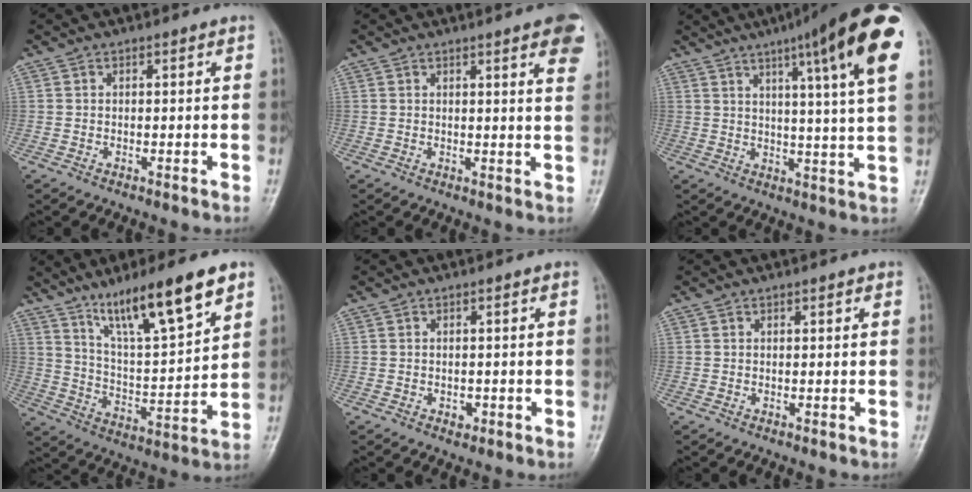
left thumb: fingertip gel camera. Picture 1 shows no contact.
{"total": 9.2, "force": [5.3, 1.6, 7.3], "torque": [-0.071, -0.011, 0.052]}
{"total": 20.5, "force": [9.8, 2.3, 17.8], "torque": [-0.244, -0.022, 0.126]}
{"total": 17.2, "force": [11.0, 3.2, 12.8], "torque": [-0.199, -0.050, 0.198]}
{"total": 1.3, "force": [-0.4, 1.0, 0.7], "torque": [-0.005, 0.001, -0.004]}
{"total": 0.7, "force": [0.4, 0.3, 0.5], "torque": [-0.008, -0.001, 0.005]}